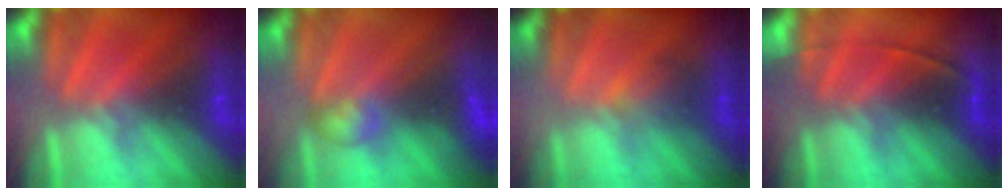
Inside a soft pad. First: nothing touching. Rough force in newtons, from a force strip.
{"total": 2.9}
{"total": 2.0}
{"total": 1.8}